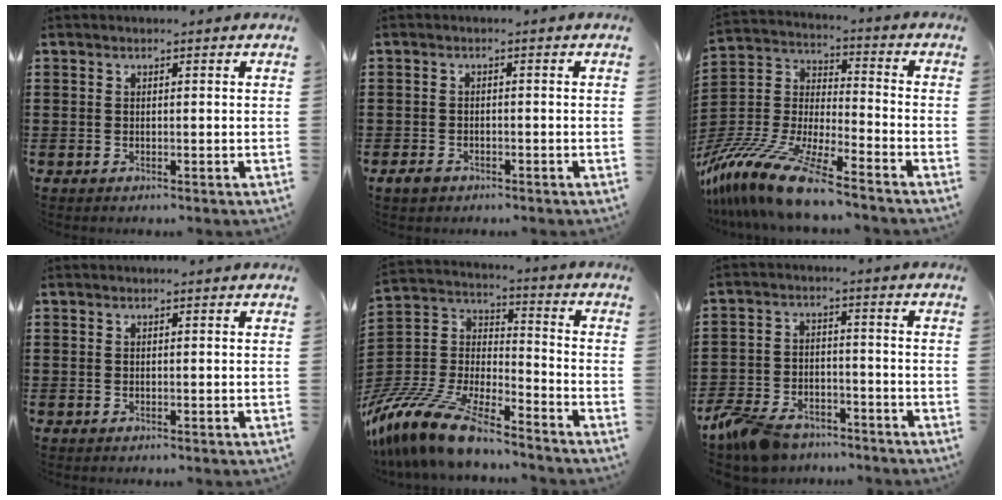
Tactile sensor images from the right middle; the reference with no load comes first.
{"total": 1.7, "force": [-1.2, 0.9, 0.8], "torque": [-0.025, -0.003, -0.027]}
{"total": 14.5, "force": [-12.5, 1.2, 7.3], "torque": [-0.167, 0.017, -0.246]}
{"total": 0.0}
{"total": 15.1, "force": [-12.9, 3.0, 7.3], "torque": [-0.179, 0.022, -0.256]}
{"total": 7.3, "force": [-6.5, 2.3, 2.6], "torque": [-0.078, 0.005, -0.130]}